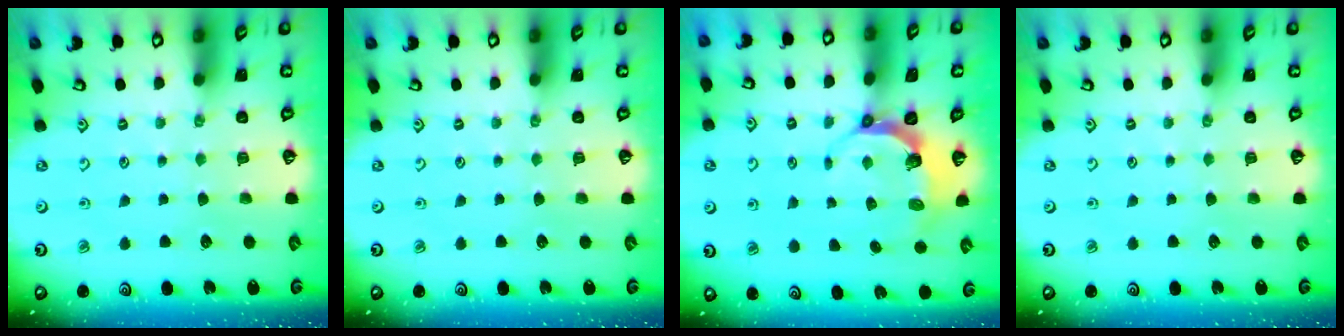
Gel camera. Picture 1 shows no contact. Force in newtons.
{"total": 0.0}
{"total": 5.8, "press": 4.7, "slide": 3.4}
{"total": 0.0}